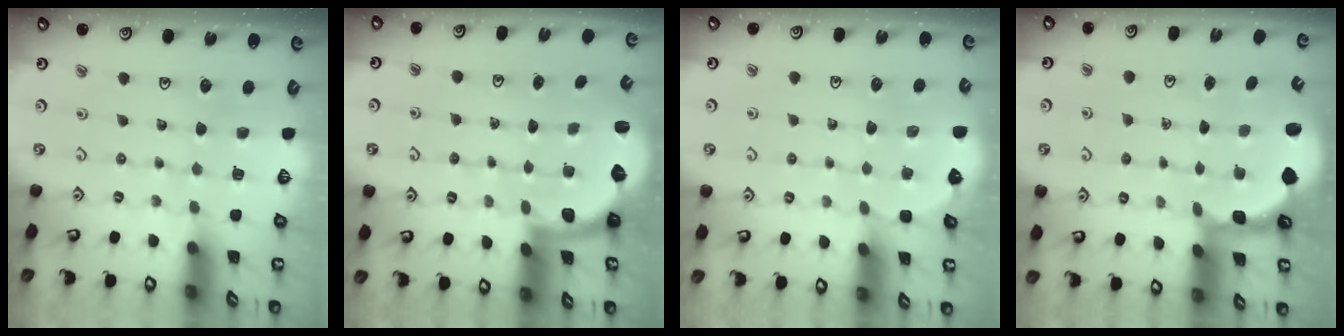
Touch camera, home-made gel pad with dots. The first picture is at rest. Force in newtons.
{"total": 2.6, "press": 2.3, "slide": 1.2}
{"total": 1.7, "press": 1.7, "slide": 0.1}
{"total": 2.4, "press": 1.6, "slide": 1.8}